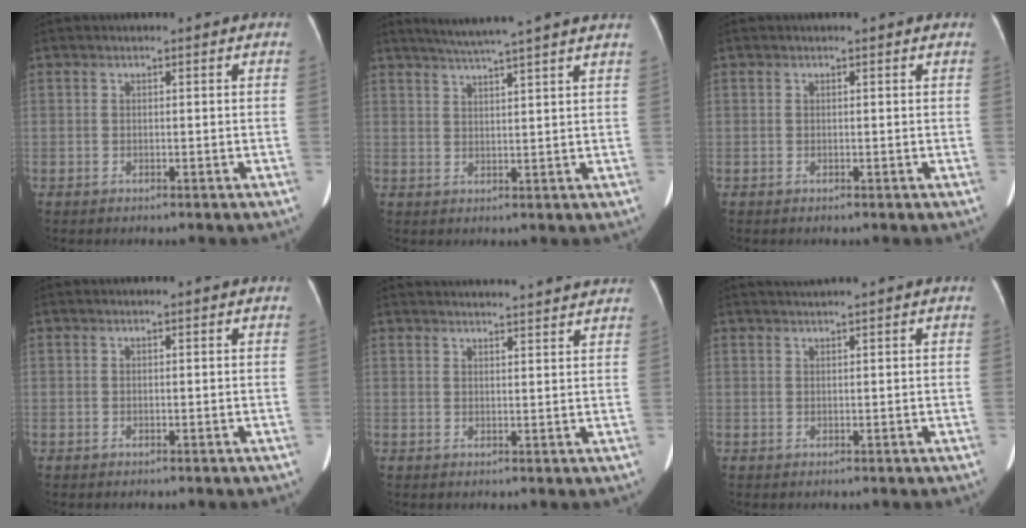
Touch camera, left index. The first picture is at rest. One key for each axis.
{"total": 10.6, "fx": 8.9, "fy": -1.4, "fz": 5.4, "tx": -0.088, "ty": 0.021, "tz": 0.115}
{"total": 0.0}
{"total": 0.0}
{"total": 15.2, "fx": 14.6, "fy": 0.8, "fz": 4.0, "tx": -0.049, "ty": 0.018, "tz": 0.177}
{"total": 1.5, "fx": 1.3, "fy": -0.6, "fz": 0.5, "tx": -0.010, "ty": 0.006, "tz": 0.030}